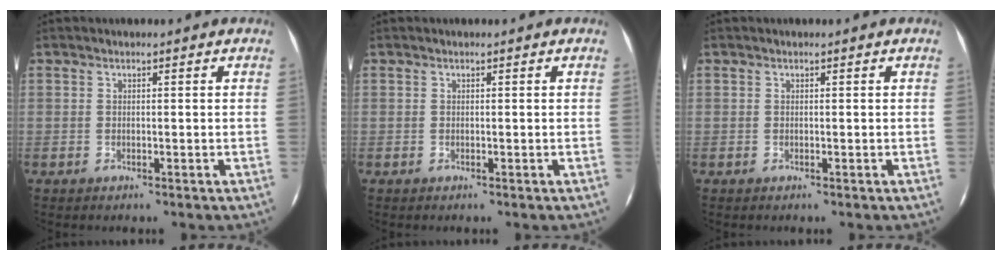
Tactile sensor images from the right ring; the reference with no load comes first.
{"total": 0.0}
{"total": 0.0}